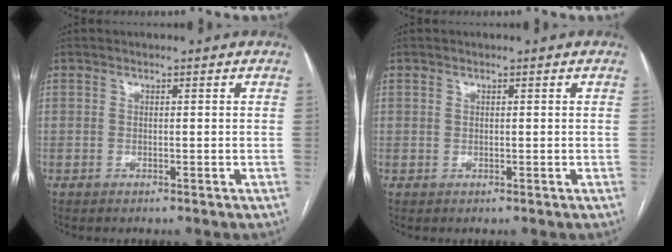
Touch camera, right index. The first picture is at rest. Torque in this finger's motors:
{"motor_torque": [-0.12, -0.06, -0.04, -0.01]}